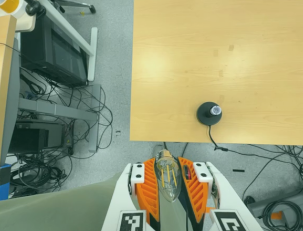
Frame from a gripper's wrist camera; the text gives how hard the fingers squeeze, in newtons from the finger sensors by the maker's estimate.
{"total": 18.9, "left": 19.4, "right": 18.4}